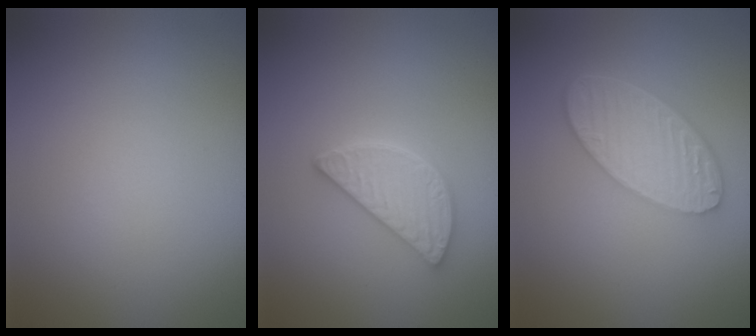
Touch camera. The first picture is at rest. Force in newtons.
{"total": 3.9, "press": 3.3, "slide": 2.1}
{"total": 5.6, "press": 4.2, "slide": 3.7}